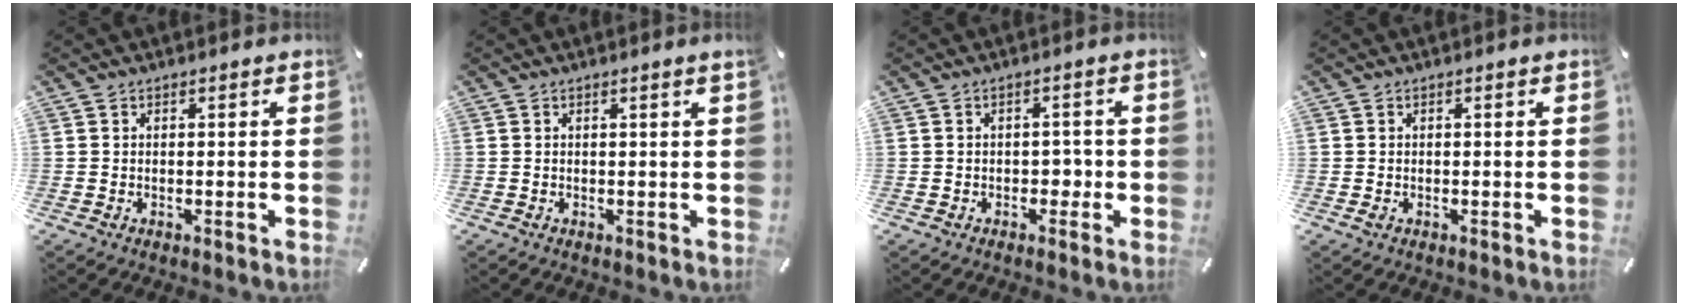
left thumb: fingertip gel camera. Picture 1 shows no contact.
{"total": 0.5, "force": [0.2, -0.1, 0.5], "torque": [-0.006, -0.002, 0.003]}
{"total": 2.8, "force": [-0.8, 2.2, 1.6], "torque": [-0.022, 0.001, -0.018]}
{"total": 0.6, "force": [-0.2, 0.6, 0.0], "torque": [0.001, 0.002, -0.004]}